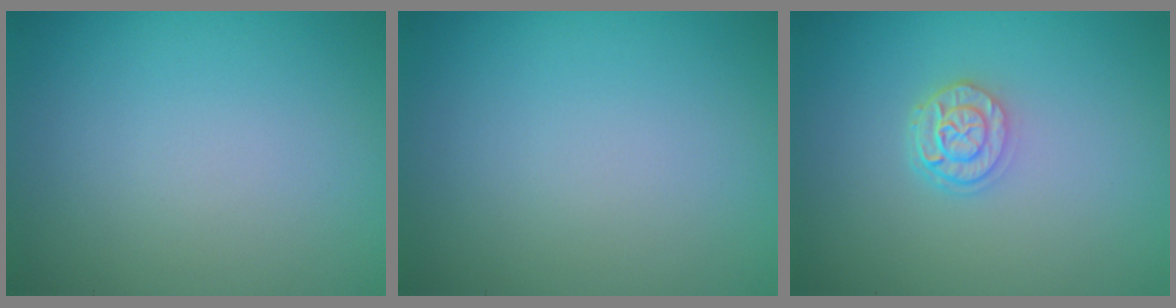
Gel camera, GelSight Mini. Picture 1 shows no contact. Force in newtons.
{"total": 0.0}
{"total": 2.4, "press": 1.9, "slide": 1.5}